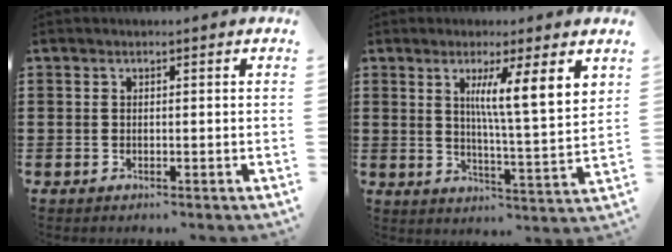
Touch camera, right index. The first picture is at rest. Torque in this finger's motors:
{"motor_torque": [0.79, 0.48, 0.73, 0.14]}